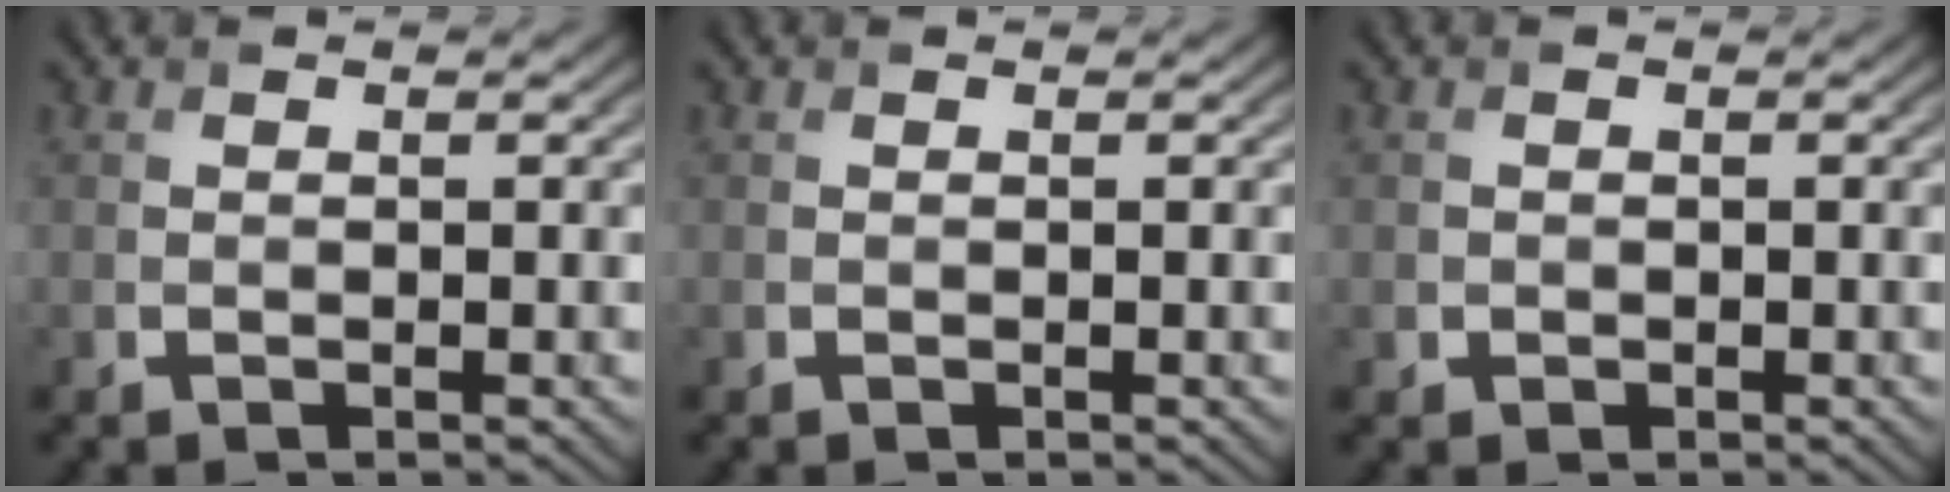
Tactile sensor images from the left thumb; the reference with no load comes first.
{"total": 0.0}
{"total": 0.9, "force": [-0.3, 0.8, 0.0], "torque": [-0.001, -0.005, -0.011]}